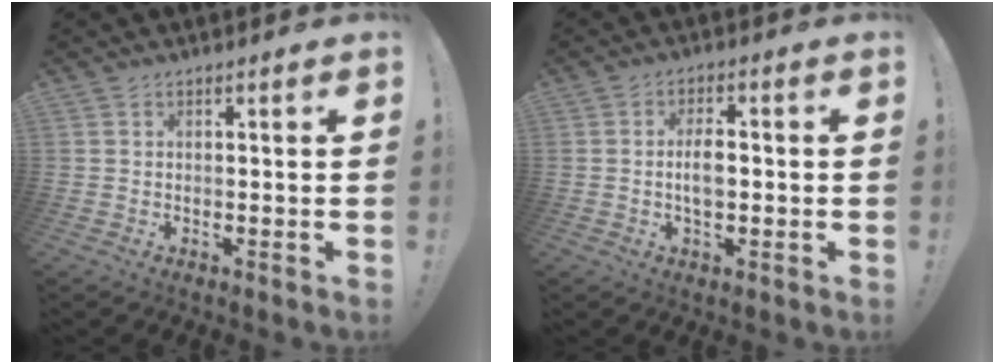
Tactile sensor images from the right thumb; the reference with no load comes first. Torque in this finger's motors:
{"motor_torque": [0.02, 0.13, 0.22, 0.23, 0.16]}